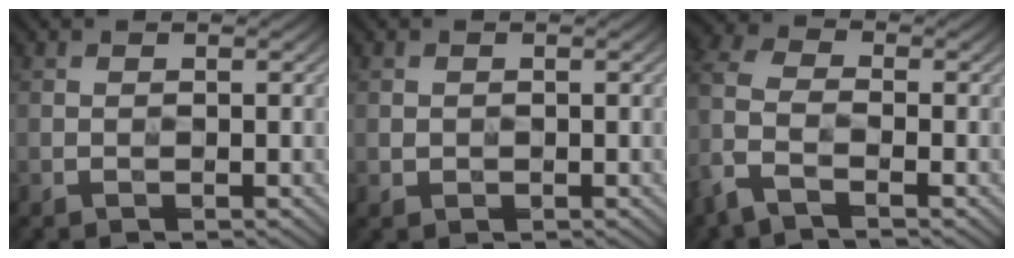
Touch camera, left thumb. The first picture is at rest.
{"total": 0.7, "force": [0.0, 0.7, 0.2], "torque": [-0.004, -0.005, -0.001]}
{"total": 6.4, "force": [-3.6, 2.9, 4.5], "torque": [-0.118, -0.001, -0.091]}